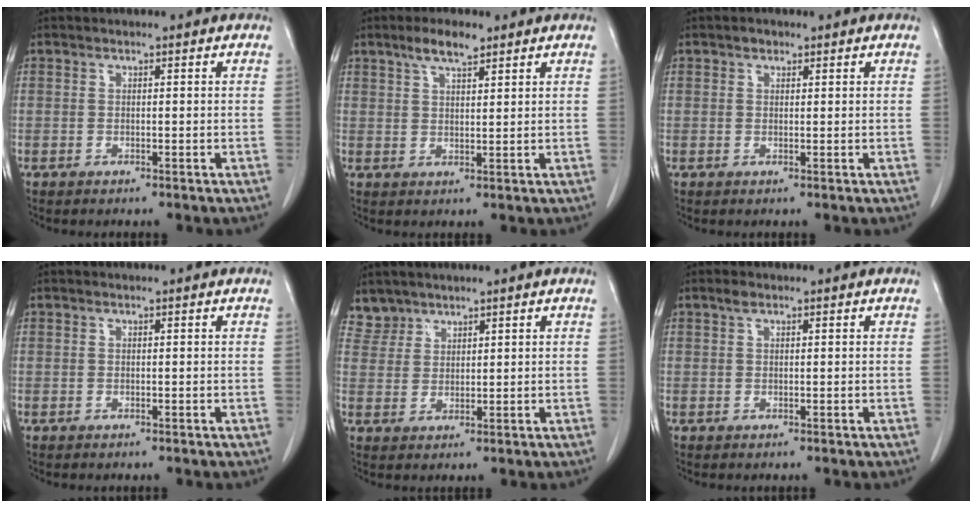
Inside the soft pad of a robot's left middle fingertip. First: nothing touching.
{"total": 4.6, "force": [3.3, 1.2, 3.0], "torque": [-0.061, 0.008, 0.060]}
{"total": 1.1, "force": [0.7, 0.7, 0.5], "torque": [-0.008, 0.003, 0.010]}
{"total": 0.0}
{"total": 3.2, "force": [2.8, 1.5, -0.7], "torque": [0.020, 0.007, 0.056]}
{"total": 1.9, "force": [1.3, 0.8, 1.2], "torque": [-0.025, 0.009, 0.025]}